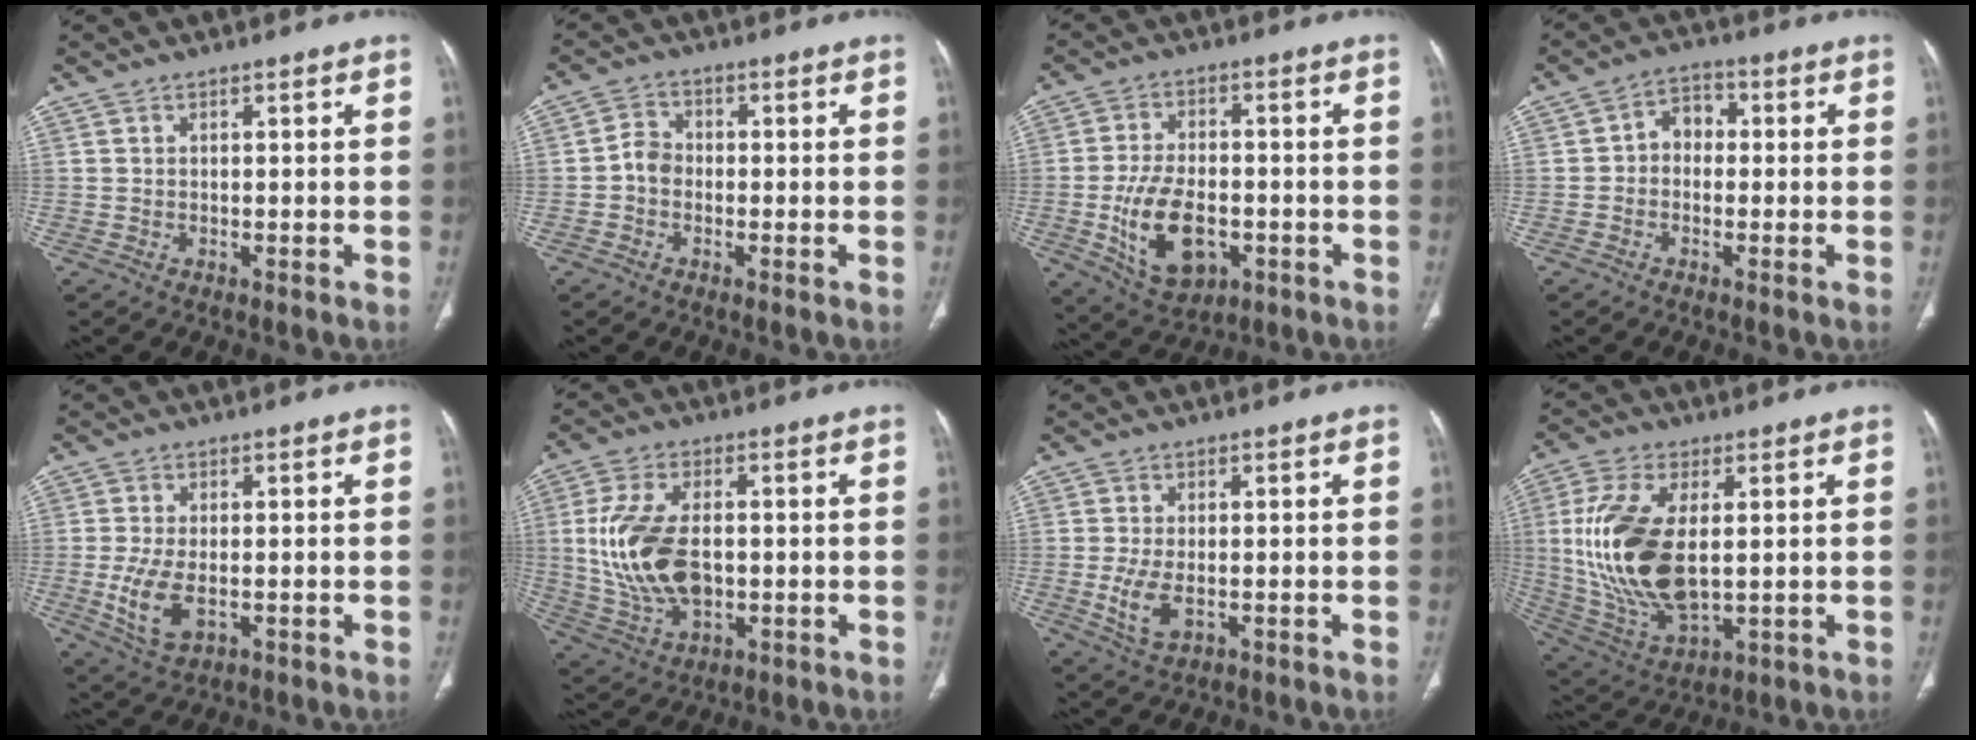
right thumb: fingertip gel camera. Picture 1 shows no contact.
{"total": 3.5, "force": [-0.9, 2.8, 1.8], "torque": [-0.023, 0.013, -0.026]}
{"total": 12.8, "force": [-3.4, 7.7, 9.7], "torque": [-0.164, 0.008, -0.044]}
{"total": 4.7, "force": [-0.3, 3.7, 2.8], "torque": [-0.024, 0.020, -0.019]}
{"total": 7.5, "force": [-1.5, 4.0, 6.2], "torque": [-0.131, -0.010, -0.021]}
{"total": 15.1, "force": [0.0, 8.8, 12.3], "torque": [-0.245, -0.004, 0.011]}
{"total": 5.6, "force": [-1.1, 2.9, 4.6], "torque": [-0.101, -0.010, -0.015]}
{"total": 19.6, "force": [1.4, 10.0, 16.8], "torque": [-0.352, -0.018, 0.039]}